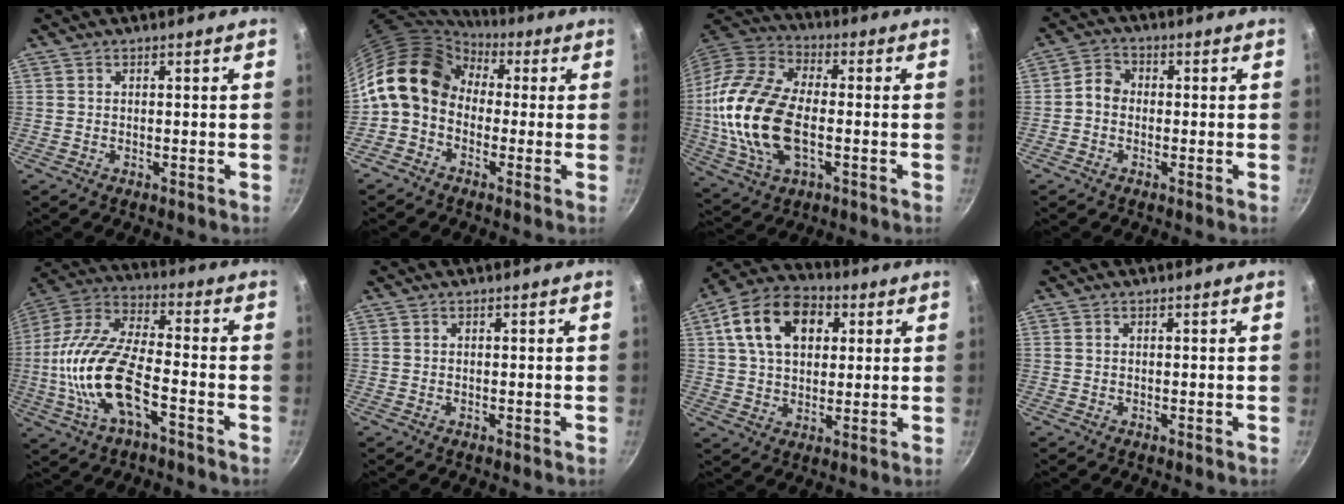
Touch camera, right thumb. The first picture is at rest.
{"total": 12.9, "force": [1.4, 10.0, 8.1], "torque": [-0.115, 0.033, 0.000]}
{"total": 21.2, "force": [-2.2, 12.2, 17.2], "torque": [-0.345, 0.027, -0.046]}
{"total": 3.6, "force": [-0.7, 3.0, 1.9], "torque": [-0.024, 0.017, -0.027]}
{"total": 17.8, "force": [-5.3, 7.3, 15.3], "torque": [-0.304, 0.035, -0.118]}
{"total": 0.0}
{"total": 15.4, "force": [4.8, 10.4, 10.3], "torque": [-0.158, 0.013, 0.068]}
{"total": 0.0}